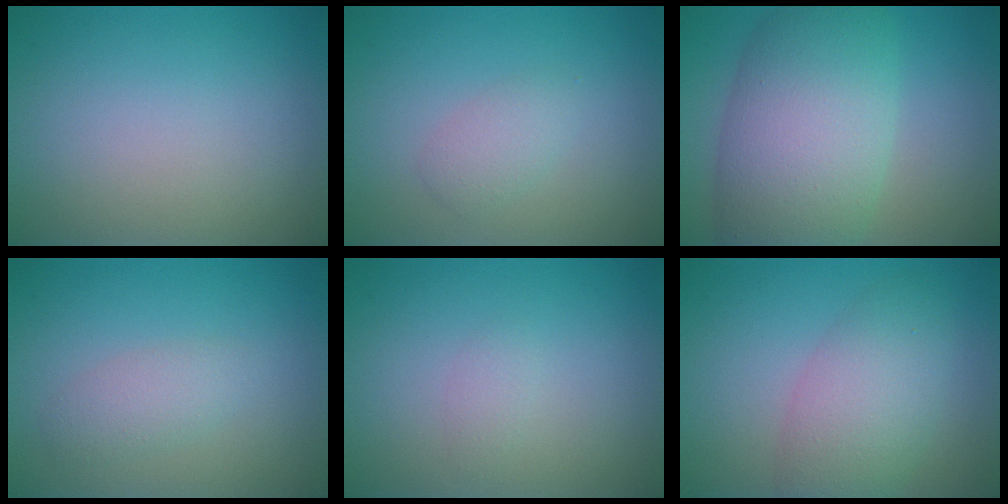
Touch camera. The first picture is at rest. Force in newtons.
{"total": 1.7, "press": 1.7, "slide": 0.1}
{"total": 10.6, "press": 10.5, "slide": 0.4}
{"total": 1.9, "press": 1.9, "slide": 0.1}
{"total": 0.8, "press": 0.8, "slide": 0.0}
{"total": 5.1, "press": 5.1, "slide": 0.2}